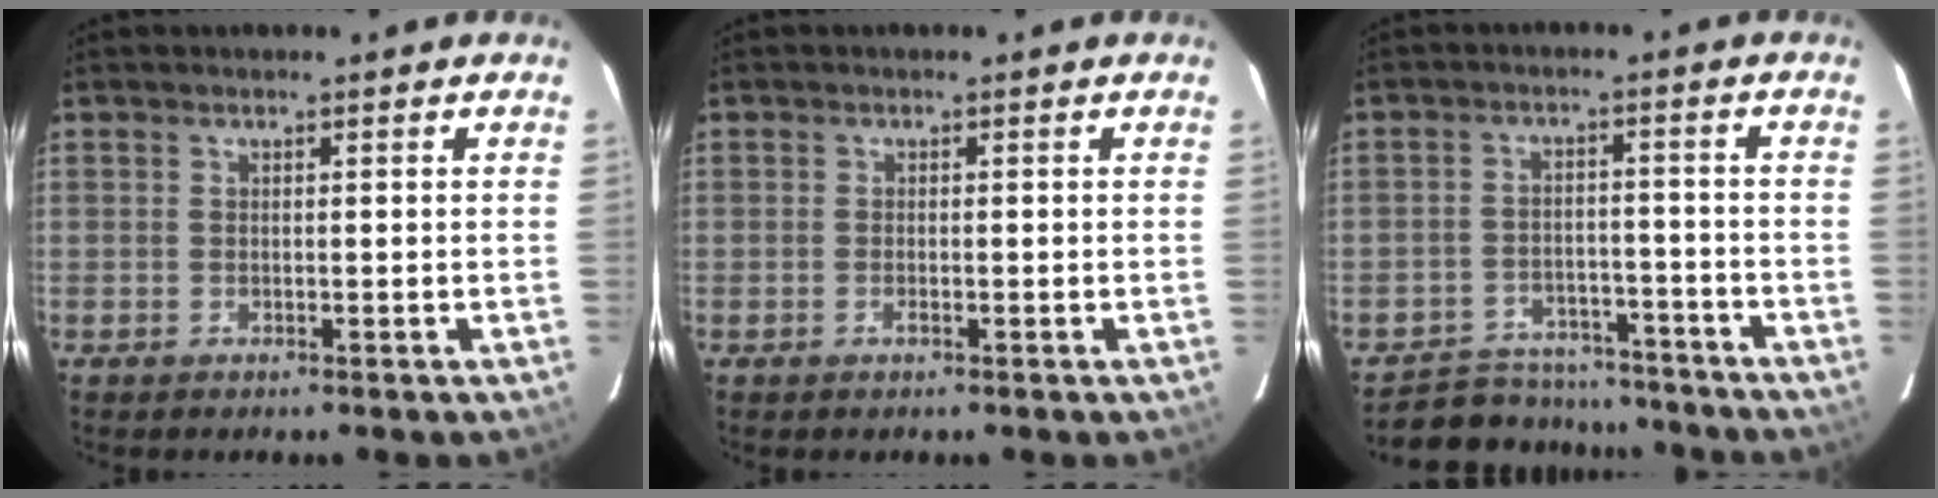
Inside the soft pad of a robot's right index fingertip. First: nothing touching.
{"total": 0.9, "force": [-0.5, 0.4, 0.6], "torque": [-0.013, -0.001, -0.008]}
{"total": 14.0, "force": [-12.5, 5.5, 3.2], "torque": [-0.083, 0.023, -0.166]}